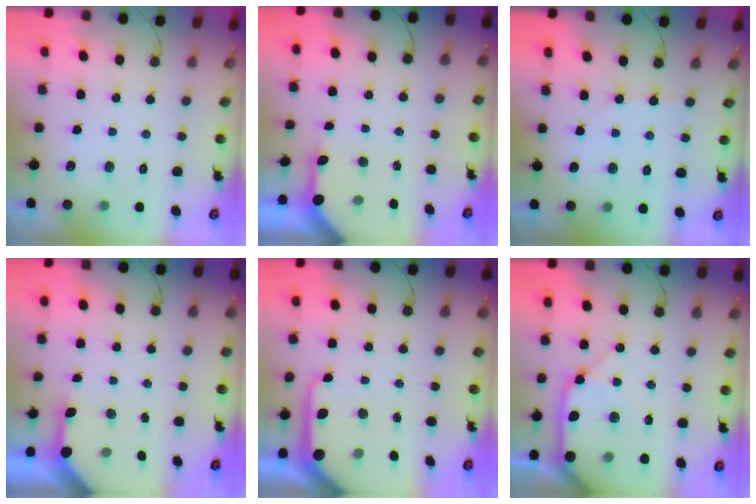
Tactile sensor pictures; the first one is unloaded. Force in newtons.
{"total": 3.4, "press": 3.3, "slide": 0.3}
{"total": 1.3, "press": 1.2, "slide": 0.3}
{"total": 3.2, "press": 3.2, "slide": 0.3}
{"total": 9.7, "press": 9.7, "slide": 1.0}
{"total": 13.1, "press": 13.0, "slide": 1.6}